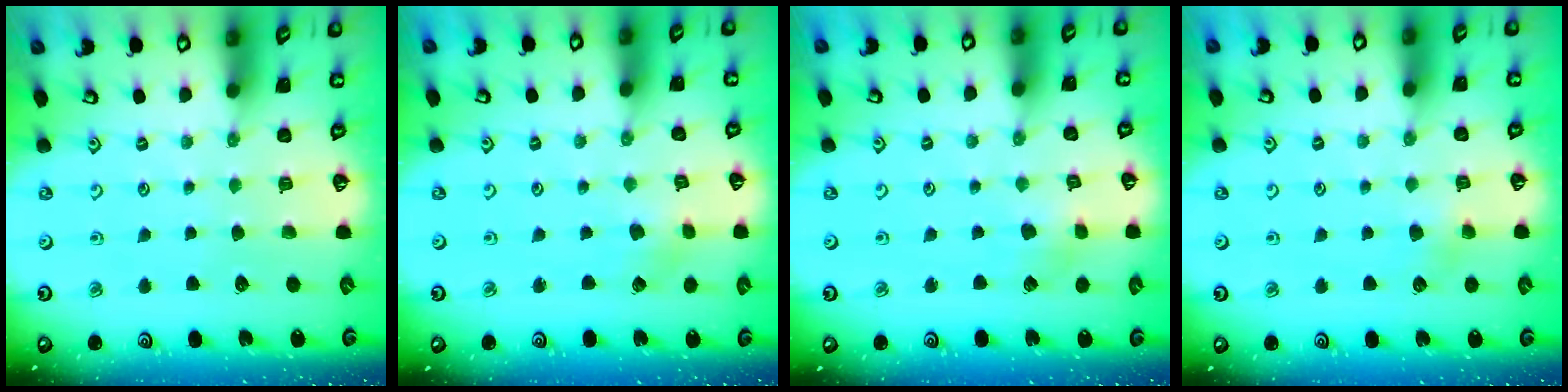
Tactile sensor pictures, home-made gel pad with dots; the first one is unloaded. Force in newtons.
{"total": 1.9, "press": 1.9, "slide": 0.2}
{"total": 2.9, "press": 2.8, "slide": 0.7}
{"total": 3.6, "press": 3.6, "slide": 0.3}